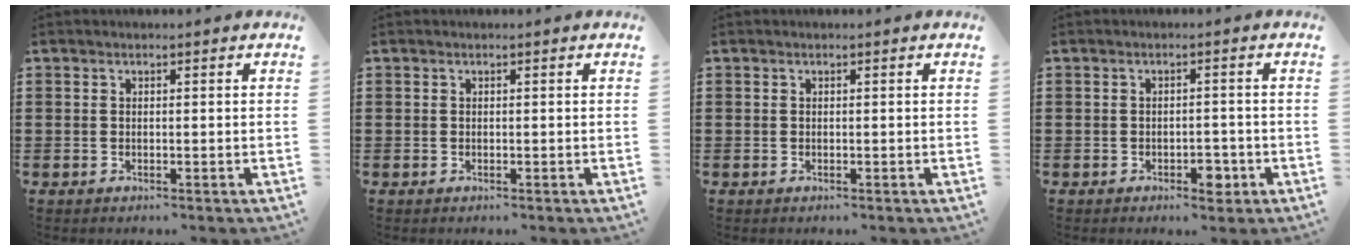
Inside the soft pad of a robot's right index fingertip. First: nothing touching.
{"total": 0.0}
{"total": 0.0}
{"total": 3.0, "force": [-1.7, 1.5, 2.1], "torque": [-0.035, 0.002, -0.031]}